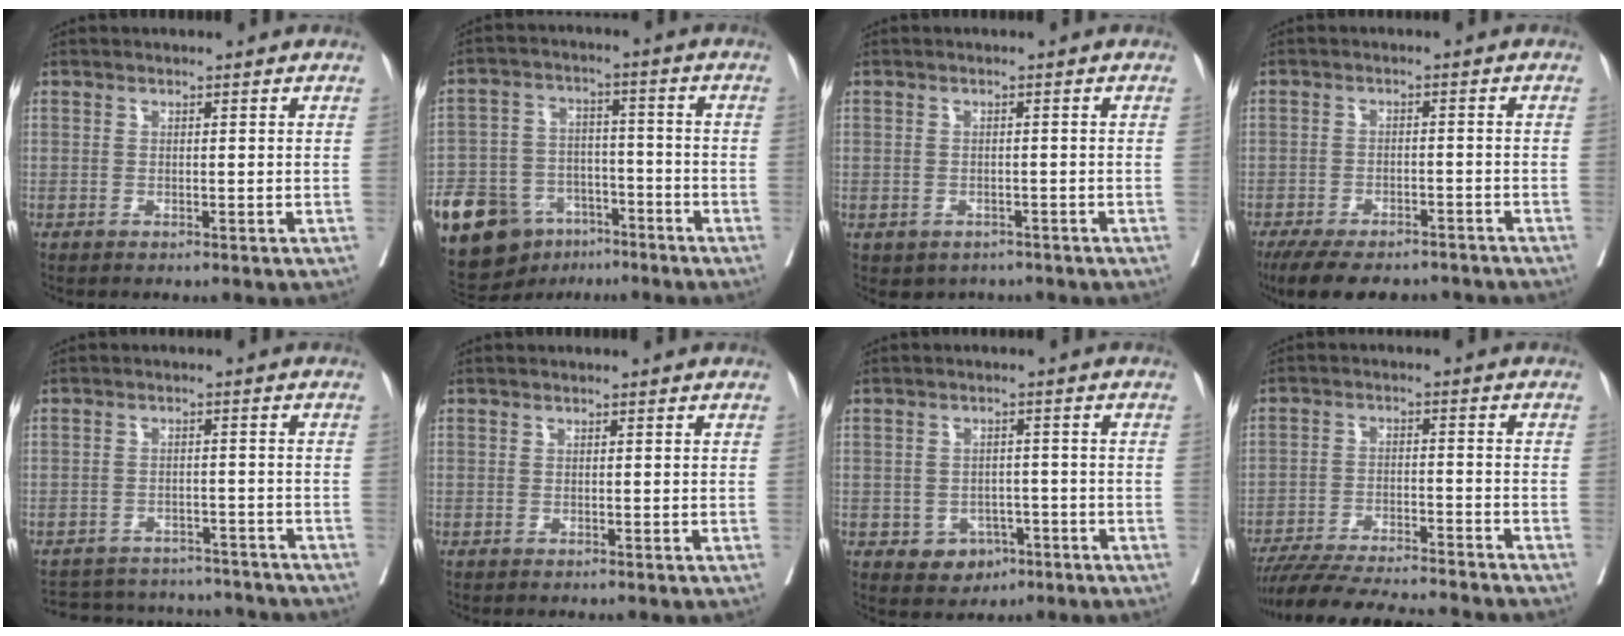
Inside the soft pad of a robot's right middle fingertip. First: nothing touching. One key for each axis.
{"total": 19.4, "fx": -11.9, "fy": 12.0, "fz": 9.5, "tx": -0.229, "ty": 0.014, "tz": -0.195}
{"total": 3.5, "fx": -2.5, "fy": 2.3, "fz": 0.6, "tx": -0.003, "ty": 0.009, "tz": -0.030}
{"total": 13.5, "fx": -11.4, "fy": 4.4, "fz": 5.7, "tx": -0.102, "ty": -0.002, "tz": -0.158}
{"total": 15.0, "fx": -13.9, "fy": 4.6, "fz": 3.3, "tx": -0.067, "ty": 0.014, "tz": -0.173}
{"total": 0.0}
{"total": 4.6, "fx": -2.1, "fy": 3.8, "fz": 1.7, "tx": -0.014, "ty": 0.007, "tz": -0.019}
{"total": 17.4, "fx": -15.9, "fy": 1.1, "fz": 6.9, "tx": -0.119, "ty": -0.024, "tz": -0.240}